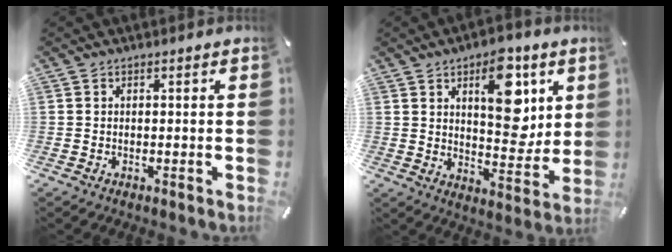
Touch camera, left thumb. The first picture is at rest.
{"total": 14.7, "force": [6.7, 7.8, 10.5], "torque": [-0.125, -0.034, 0.112]}